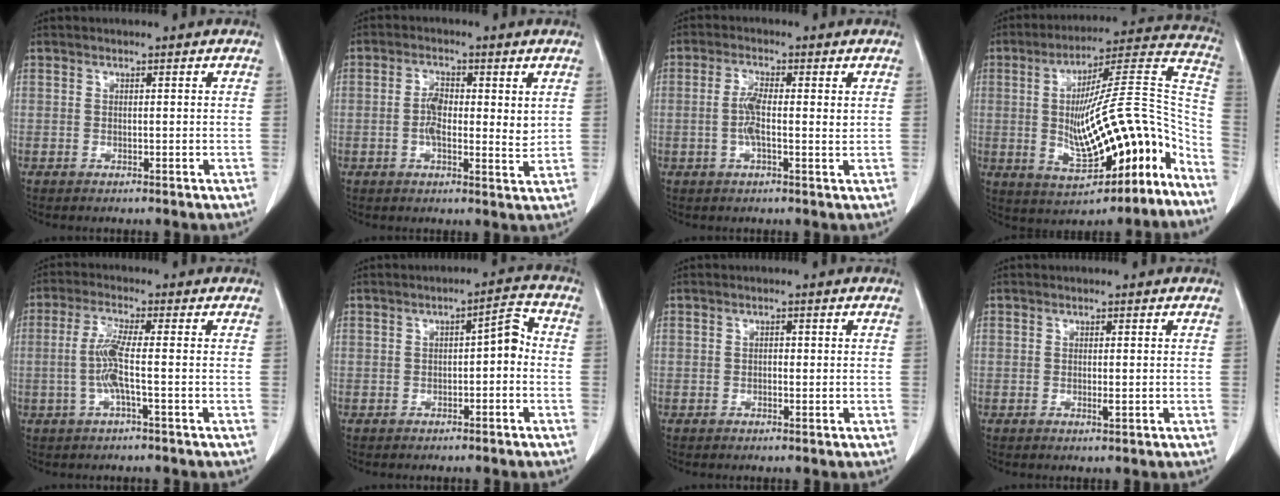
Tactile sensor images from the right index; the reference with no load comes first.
{"total": 5.9, "force": [0.7, 2.4, 5.4], "torque": [-0.094, -0.002, 0.004]}
{"total": 4.4, "force": [0.1, 1.1, 4.3], "torque": [-0.088, 0.005, -0.003]}
{"total": 18.5, "force": [-6.7, 5.1, 16.5], "torque": [-0.225, 0.037, -0.091]}
{"total": 5.1, "force": [-0.9, -0.2, 5.0], "torque": [-0.112, 0.002, -0.021]}
{"total": 4.0, "force": [-0.7, 1.4, 3.7], "torque": [-0.051, 0.019, -0.012]}
{"total": 0.6, "force": [0.0, 0.4, 0.5], "torque": [-0.009, 0.002, 0.000]}
{"total": 0.9, "force": [-0.1, 0.1, 0.9], "torque": [-0.016, -0.004, -0.001]}